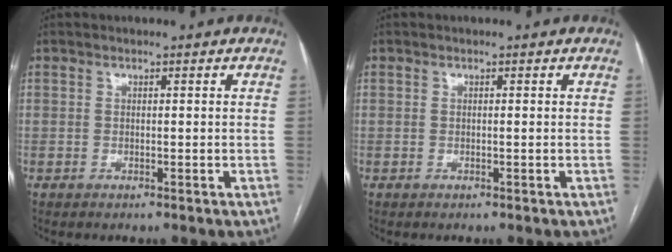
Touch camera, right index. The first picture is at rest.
{"total": 0.0}